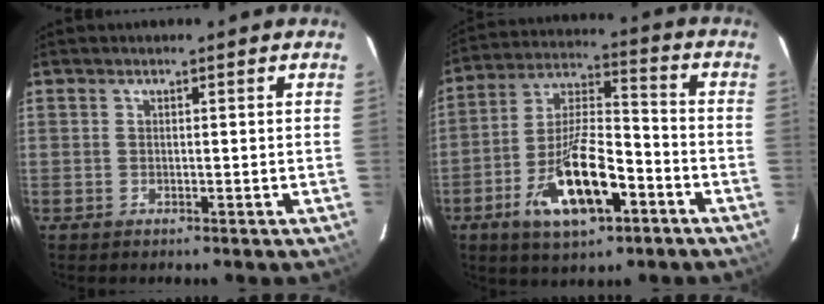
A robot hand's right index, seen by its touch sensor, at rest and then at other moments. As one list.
[{"total": 15.8, "force": [-7.1, 5.9, 12.8], "torque": [-0.254, 0.003, -0.122]}]